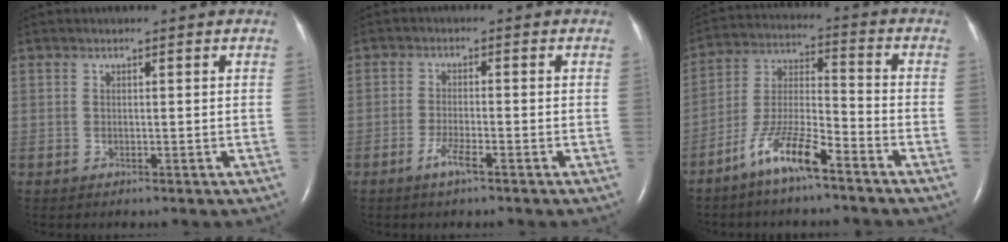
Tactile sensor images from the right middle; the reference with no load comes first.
{"total": 3.0, "force": [-1.9, 0.3, 2.3], "torque": [-0.047, -0.002, -0.039]}
{"total": 9.9, "force": [-6.8, 1.5, 7.0], "torque": [-0.148, -0.009, -0.134]}